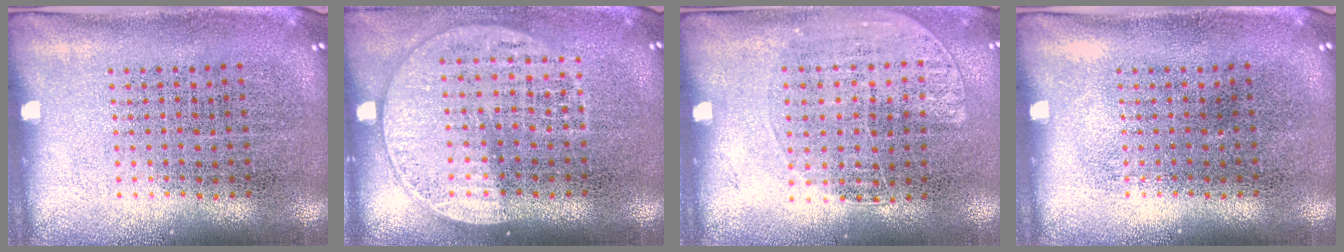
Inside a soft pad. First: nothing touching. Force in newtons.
{"total": 1.6, "press": 1.4, "slide": 0.7}
{"total": 1.1, "press": 0.9, "slide": 0.5}
{"total": 0.0}